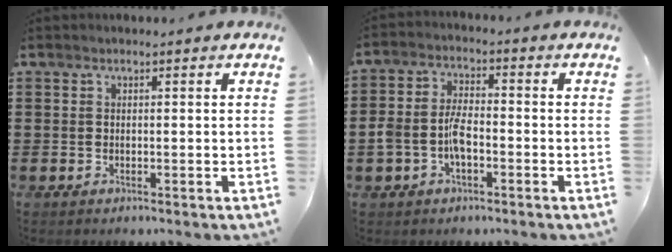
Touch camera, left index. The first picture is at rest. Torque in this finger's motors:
{"motor_torque": [0.60, 0.28, 0.38, 0.12]}